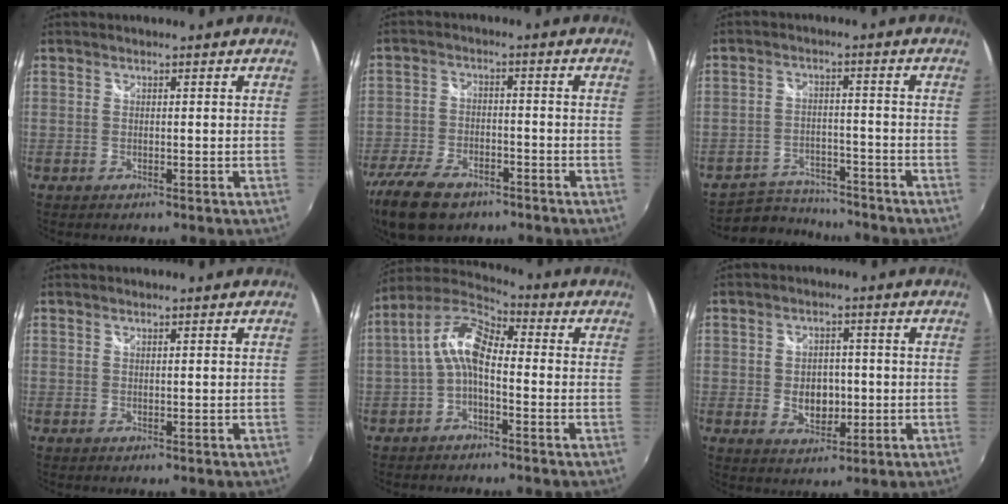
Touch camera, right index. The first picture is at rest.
{"total": 13.5, "force": [-9.2, 6.7, 7.2], "torque": [-0.186, -0.023, -0.166]}
{"total": 9.5, "force": [-8.8, 3.2, 1.7], "torque": [-0.060, 0.011, -0.129]}
{"total": 0.0}
{"total": 8.7, "force": [-1.3, 4.1, 7.6], "torque": [-0.164, 0.024, -0.030]}
{"total": 6.1, "force": [-0.8, 4.3, 4.2], "torque": [-0.075, 0.003, -0.007]}